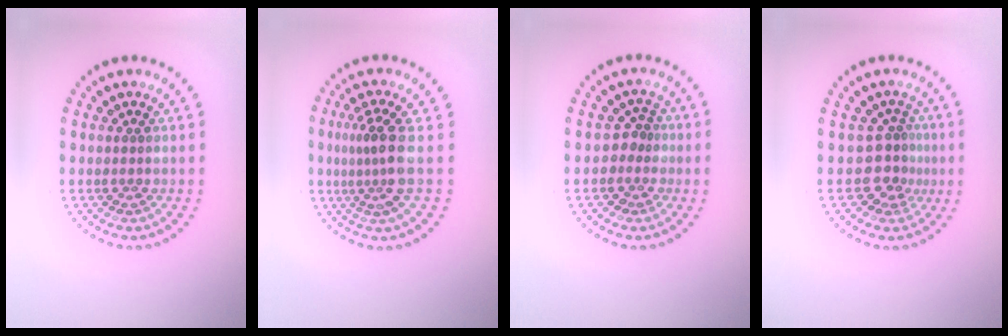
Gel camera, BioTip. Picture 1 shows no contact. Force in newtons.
{"total": 3.2, "press": 2.3, "slide": 2.2}
{"total": 1.9, "press": 1.5, "slide": 1.3}
{"total": 2.7, "press": 1.9, "slide": 1.9}